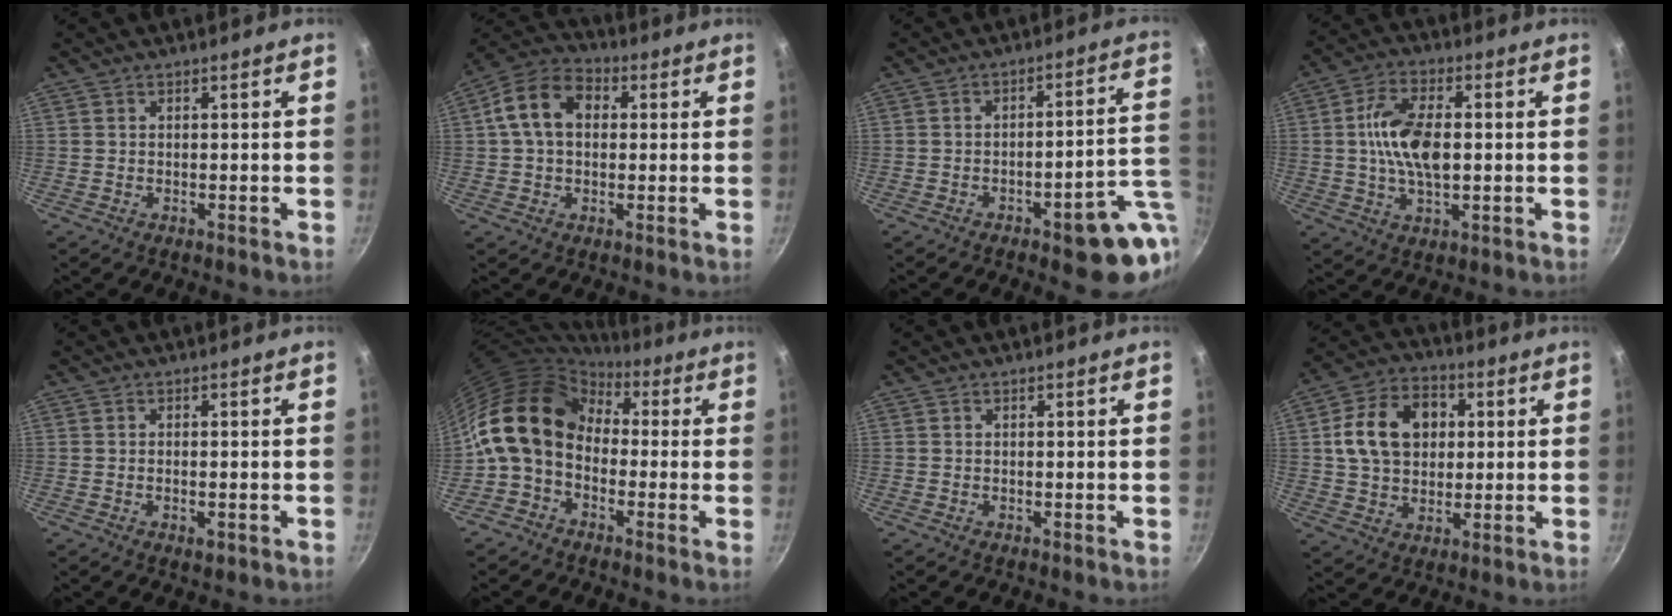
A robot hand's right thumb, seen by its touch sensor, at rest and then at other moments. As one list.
[{"total": 11.2, "force": [1.8, 8.1, 7.5], "torque": [-0.112, 0.025, 0.012]}, {"total": 12.7, "force": [-4.3, 3.9, 11.3], "torque": [-0.102, 0.030, -0.050]}, {"total": 11.5, "force": [0.5, 5.9, 9.8], "torque": [-0.178, 0.016, 0.005]}, {"total": 2.0, "force": [-0.7, 0.9, 1.7], "torque": [-0.032, -0.001, -0.012]}, {"total": 14.8, "force": [0.0, 11.3, 9.5], "torque": [-0.151, 0.040, -0.024]}, {"total": 0.0}, {"total": 14.9, "force": [2.9, 11.2, 9.4], "torque": [-0.136, 0.014, 0.041]}]